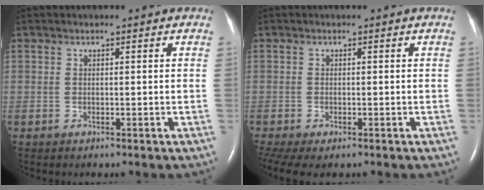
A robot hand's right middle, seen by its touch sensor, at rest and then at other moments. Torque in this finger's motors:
{"motor_torque": [0.80, -0.90, 0.26, 0.09]}